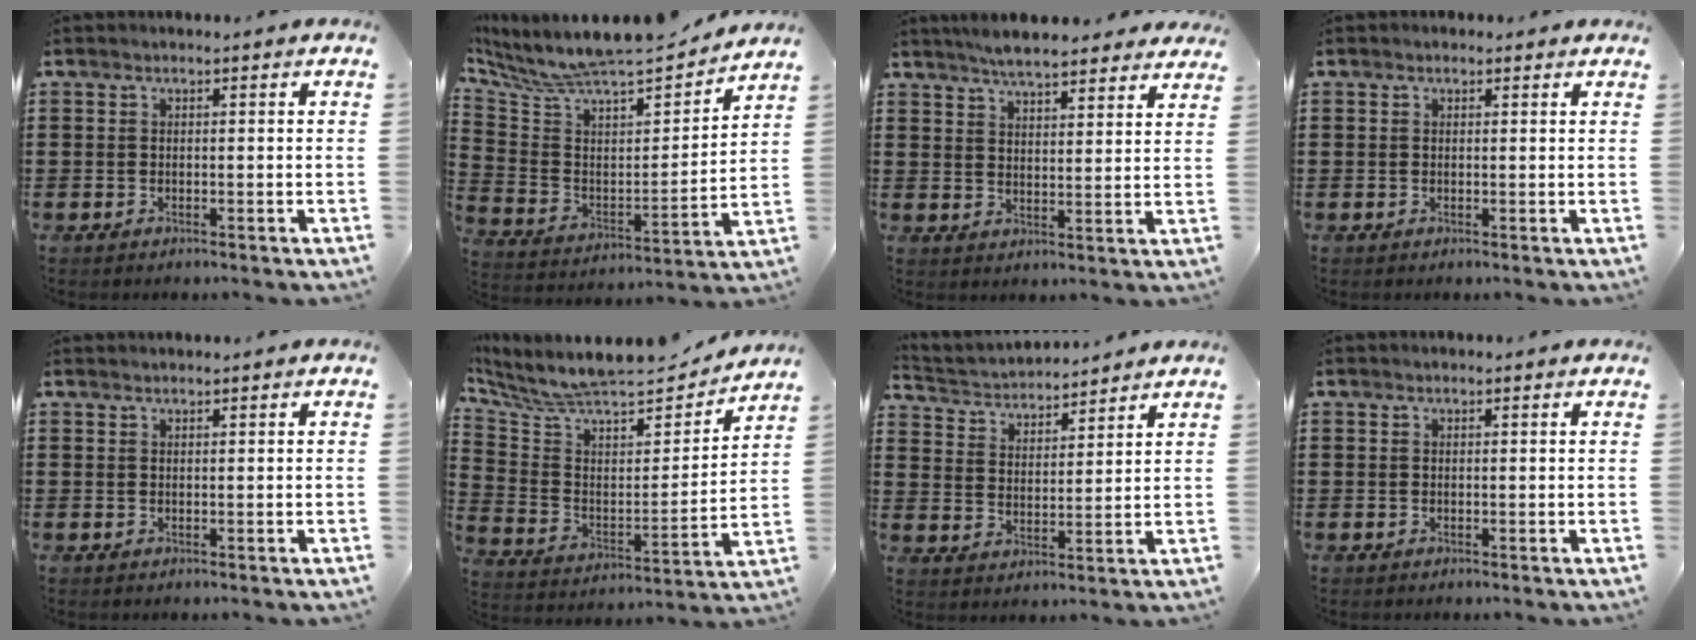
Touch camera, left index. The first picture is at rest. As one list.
[{"total": 8.1, "force": [7.4, 1.1, 3.2], "torque": [-0.099, -0.068, 0.118]}, {"total": 5.6, "force": [5.3, 0.8, 1.6], "torque": [-0.047, -0.014, 0.099]}, {"total": 0.7, "force": [0.5, 0.5, 0.2], "torque": [-0.006, 0.005, 0.009]}, {"total": 0.8, "force": [0.8, 0.0, 0.1], "torque": [-0.003, -0.001, 0.016]}, {"total": 8.7, "force": [7.8, 1.8, 3.5], "torque": [-0.108, -0.062, 0.130]}, {"total": 3.7, "force": [3.6, 0.7, 0.0], "torque": [-0.022, -0.022, 0.059]}, {"total": 0.5, "force": [0.5, 0.2, 0.2], "torque": [-0.006, 0.001, 0.009]}]